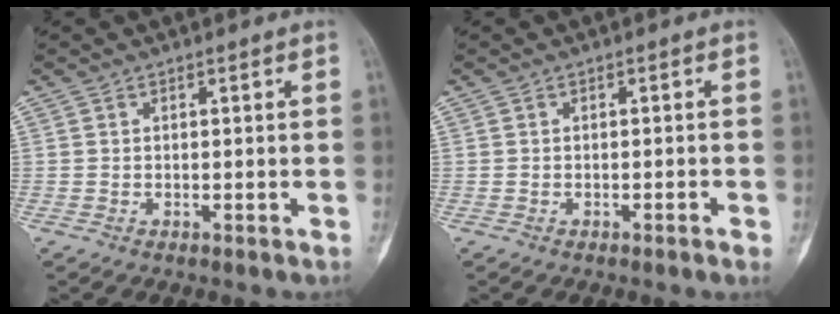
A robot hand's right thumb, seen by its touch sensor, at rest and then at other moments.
{"total": 1.2, "force": [-0.8, 0.1, 1.0], "torque": [-0.024, 0.003, -0.010]}